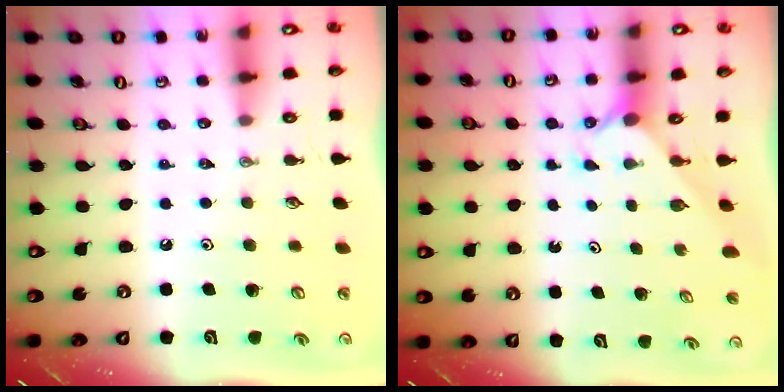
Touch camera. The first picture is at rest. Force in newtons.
{"total": 2.1, "press": 2.0, "slide": 0.3}